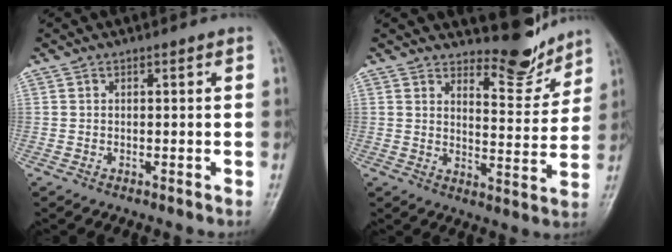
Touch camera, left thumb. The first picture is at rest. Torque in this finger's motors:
{"motor_torque": [0.10, -0.17, -0.14, -0.22, 0.14]}